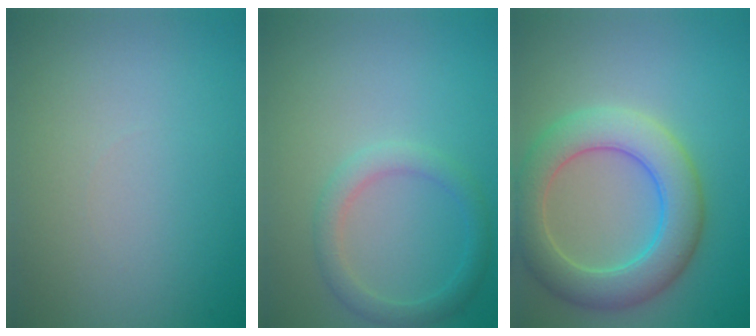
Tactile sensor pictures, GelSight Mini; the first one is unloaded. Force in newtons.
{"total": 2.3, "press": 2.3, "slide": 0.1}
{"total": 6.5, "press": 6.5, "slide": 0.6}